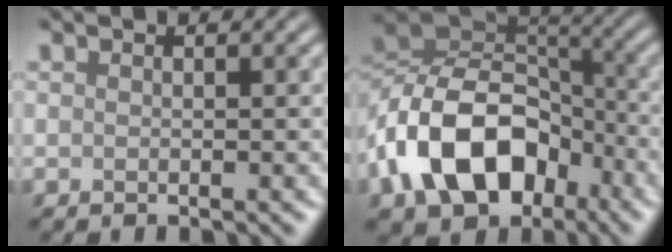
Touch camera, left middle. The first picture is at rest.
{"total": 12.7, "force": [-5.5, 8.2, 7.9], "torque": [-0.151, 0.008, -0.113]}